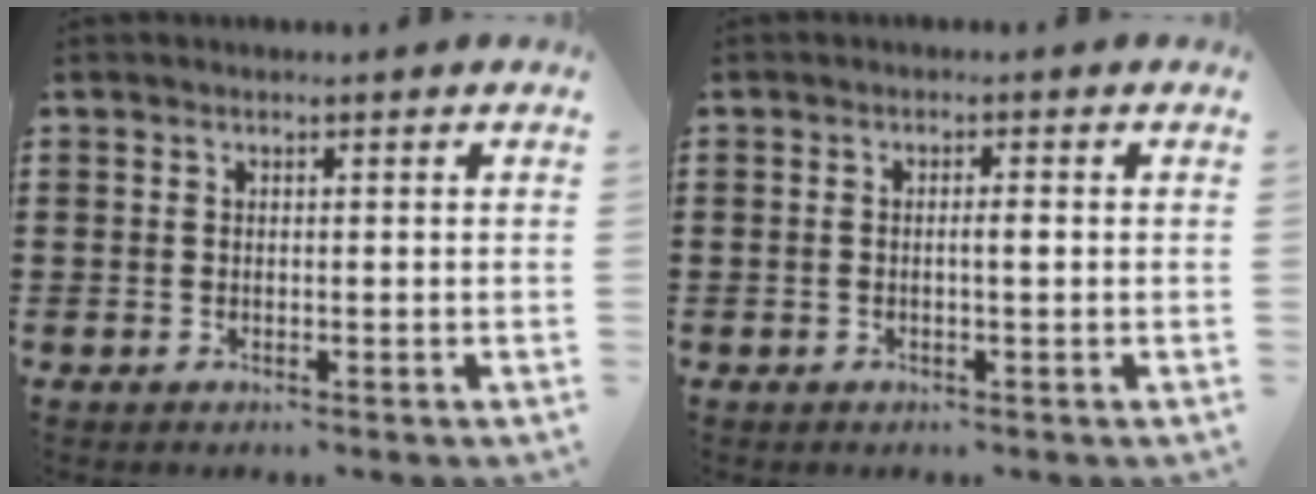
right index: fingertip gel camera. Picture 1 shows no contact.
{"total": 1.6, "force": [-0.2, 0.2, 1.5], "torque": [-0.029, 0.000, -0.005]}